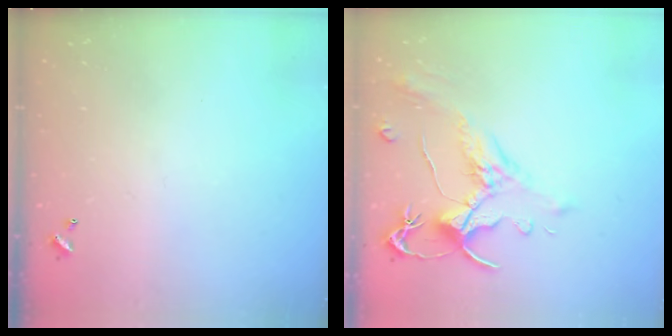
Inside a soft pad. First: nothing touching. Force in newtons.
{"total": 1.6, "press": 1.1, "slide": 1.2}